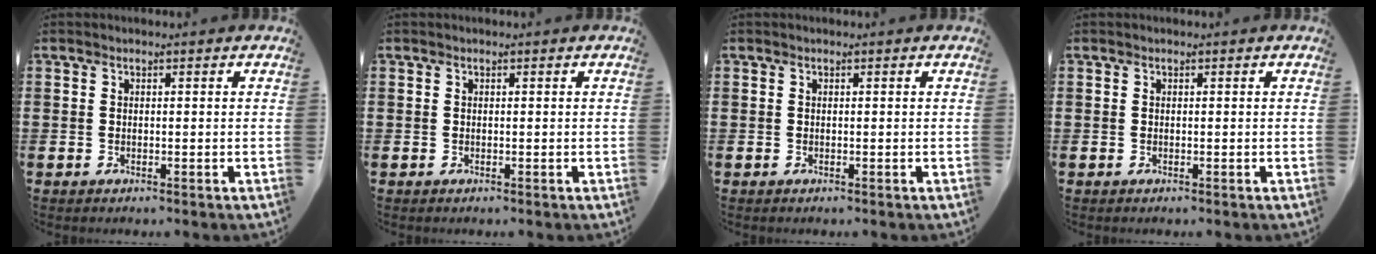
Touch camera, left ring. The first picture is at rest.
{"total": 0.0}
{"total": 0.0}
{"total": 0.0}